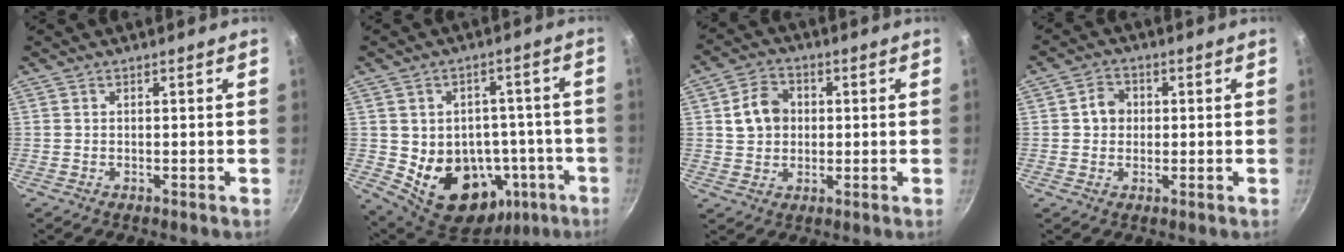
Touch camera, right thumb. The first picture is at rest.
{"total": 18.4, "force": [-5.0, 14.1, 10.7], "torque": [-0.119, 0.031, -0.045]}
{"total": 7.6, "force": [1.1, 6.3, 4.1], "torque": [-0.051, 0.014, 0.012]}
{"total": 4.2, "force": [0.4, 3.7, 2.0], "torque": [-0.009, 0.009, 0.001]}